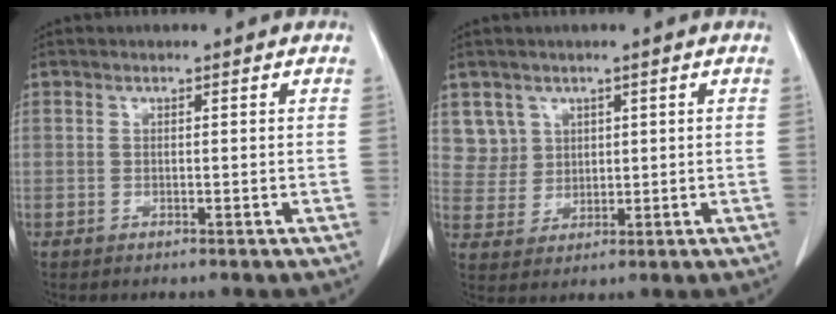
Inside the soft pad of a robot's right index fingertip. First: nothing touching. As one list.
[{"total": 4.7, "force": [2.5, 3.9, -0.3], "torque": [0.014, 0.003, 0.055]}]